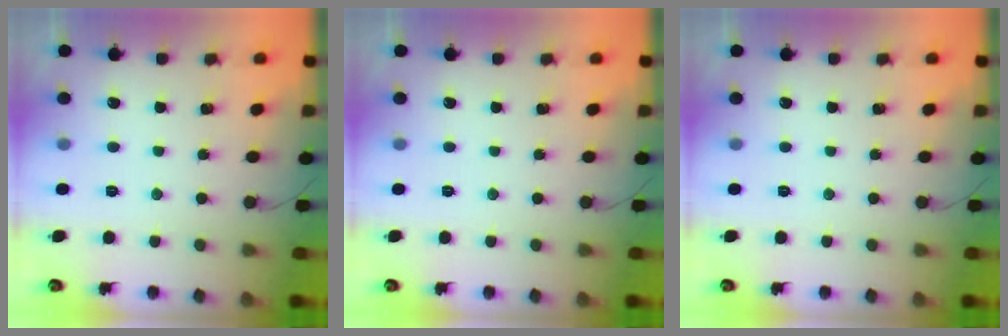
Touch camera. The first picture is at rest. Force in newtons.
{"total": 0.0}
{"total": 0.0}